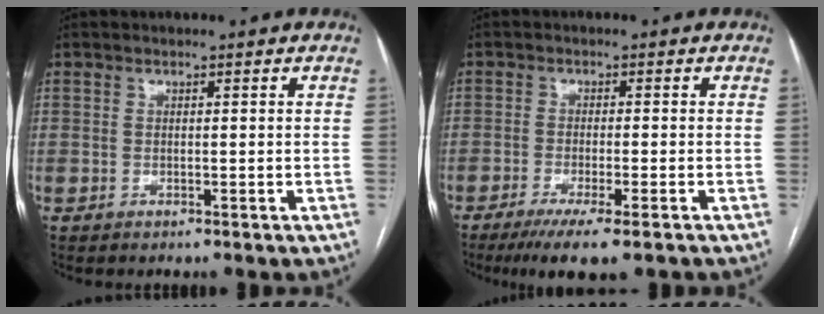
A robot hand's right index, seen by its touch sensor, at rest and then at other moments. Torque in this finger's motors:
{"motor_torque": [0.70, -0.45, 0.20, 0.08]}